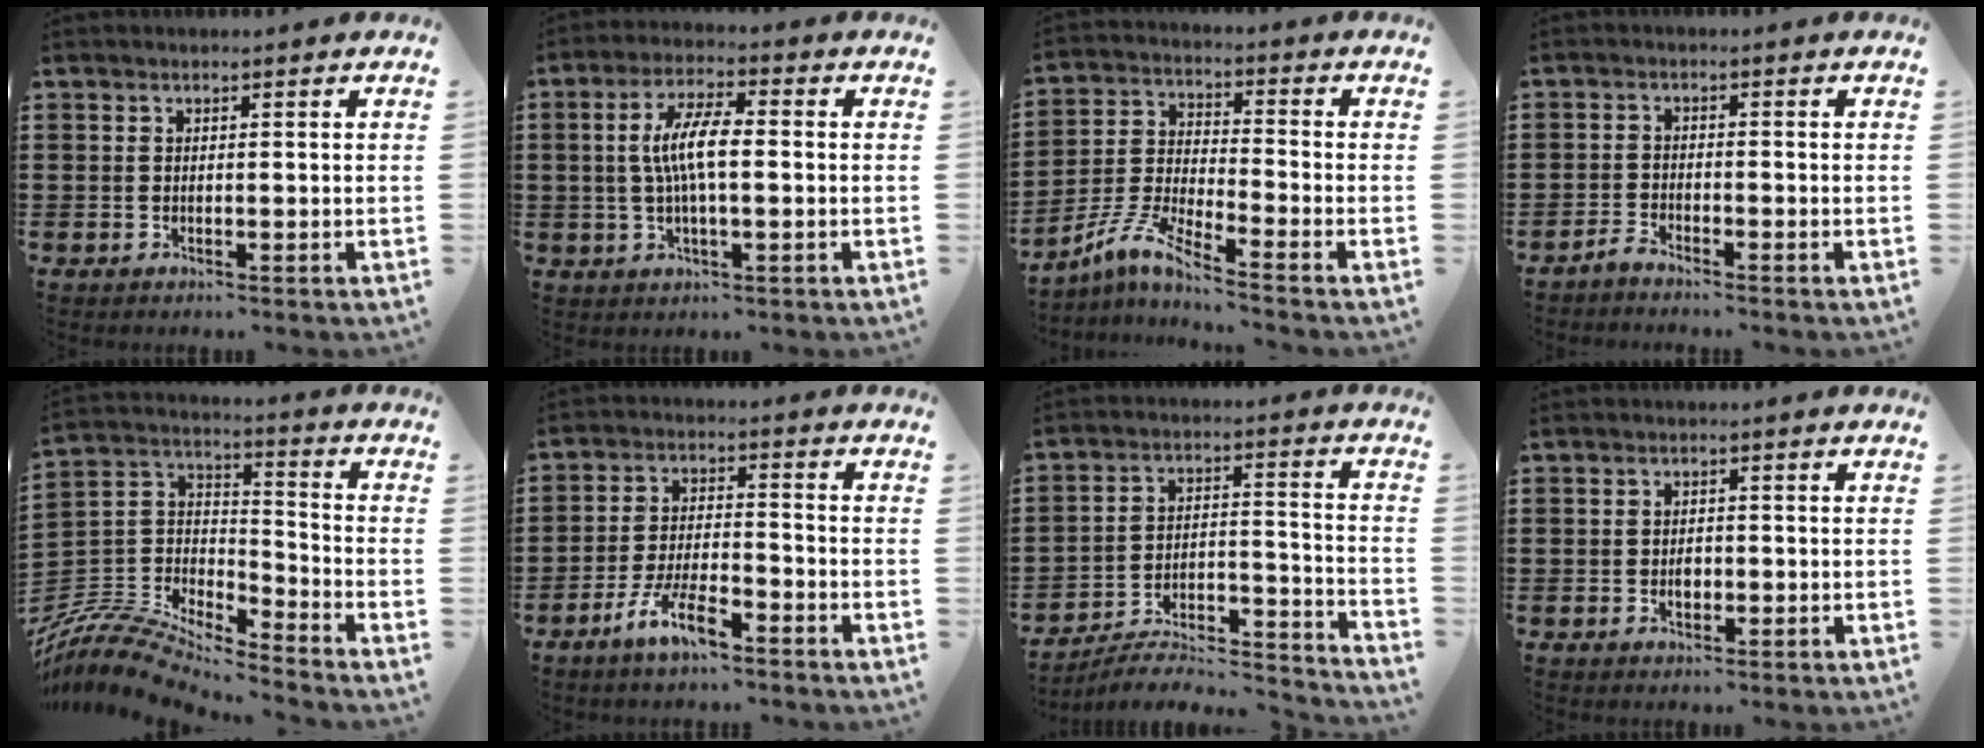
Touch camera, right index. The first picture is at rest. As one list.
[{"total": 7.3, "force": [0.0, 2.1, 6.9], "torque": [-0.147, -0.002, -0.009]}, {"total": 6.6, "force": [-5.7, -0.2, 3.3], "torque": [-0.099, -0.020, -0.121]}, {"total": 1.9, "force": [-1.9, -0.2, 0.2], "torque": [-0.007, 0.002, -0.037]}, {"total": 9.1, "force": [-8.7, 1.4, 2.3], "torque": [-0.070, -0.004, -0.182]}, {"total": 7.2, "force": [-5.0, 1.8, 4.8], "torque": [-0.111, -0.002, -0.098]}, {"total": 5.3, "force": [-4.8, 1.3, 1.7], "torque": [-0.029, -0.002, -0.097]}, {"total": 1.8, "force": [-0.3, 1.2, 1.3], "torque": [-0.016, 0.000, -0.009]}]